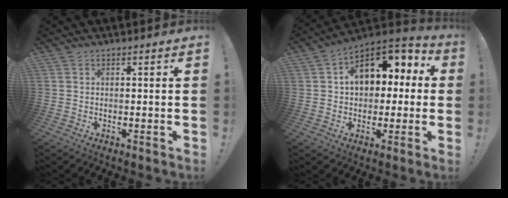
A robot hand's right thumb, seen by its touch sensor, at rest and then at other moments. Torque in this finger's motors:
{"motor_torque": [2.37, 2.64, 0.53, -0.20, 0.09]}